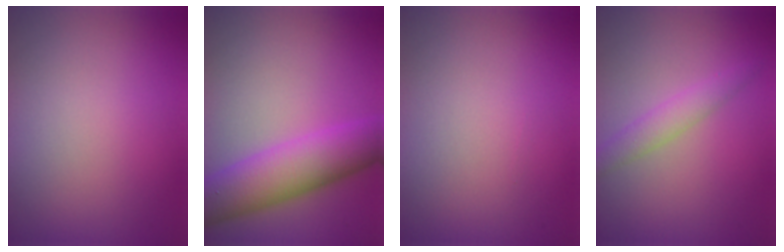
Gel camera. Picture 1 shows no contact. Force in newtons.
{"total": 7.8, "press": 7.8, "slide": 0.4}
{"total": 0.0}
{"total": 1.6, "press": 1.6, "slide": 0.1}